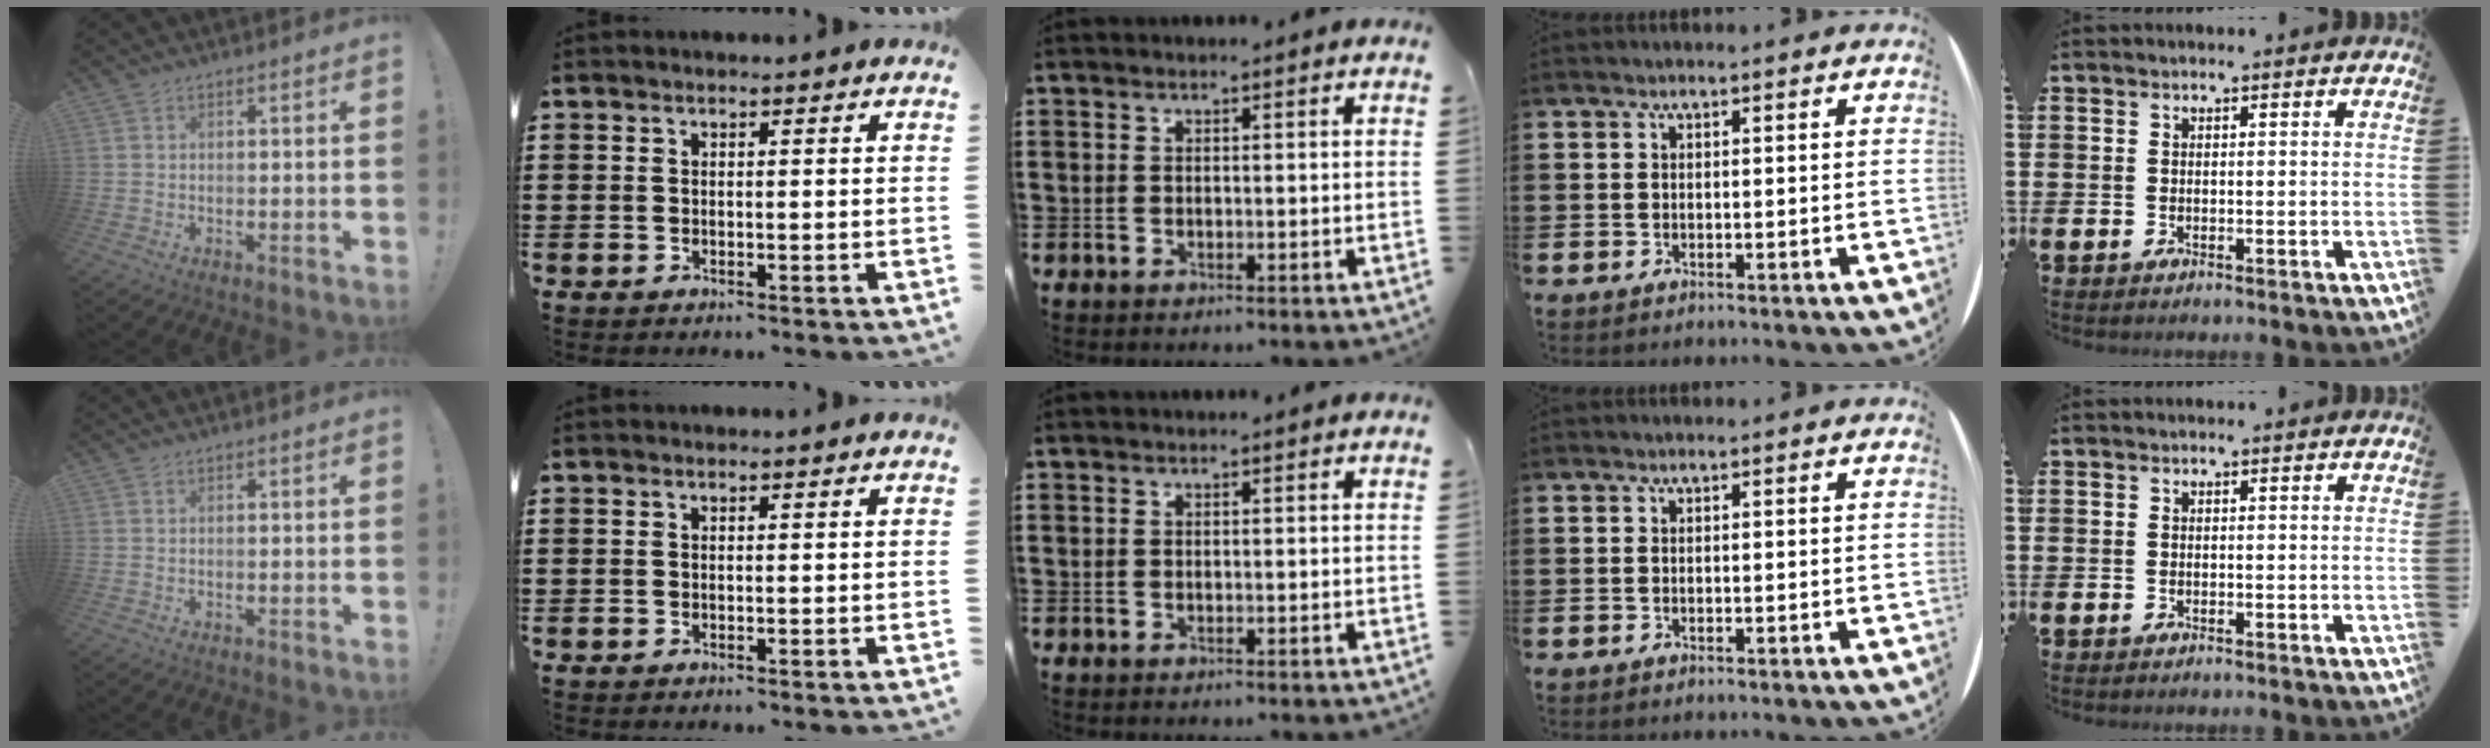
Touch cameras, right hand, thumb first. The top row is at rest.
{}